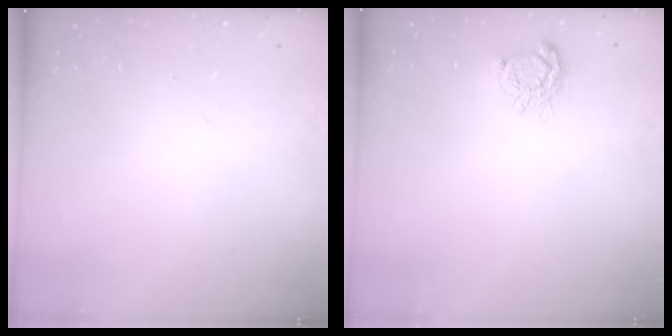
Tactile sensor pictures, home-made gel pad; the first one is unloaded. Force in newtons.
{"total": 6.5, "press": 6.5, "slide": 0.4}